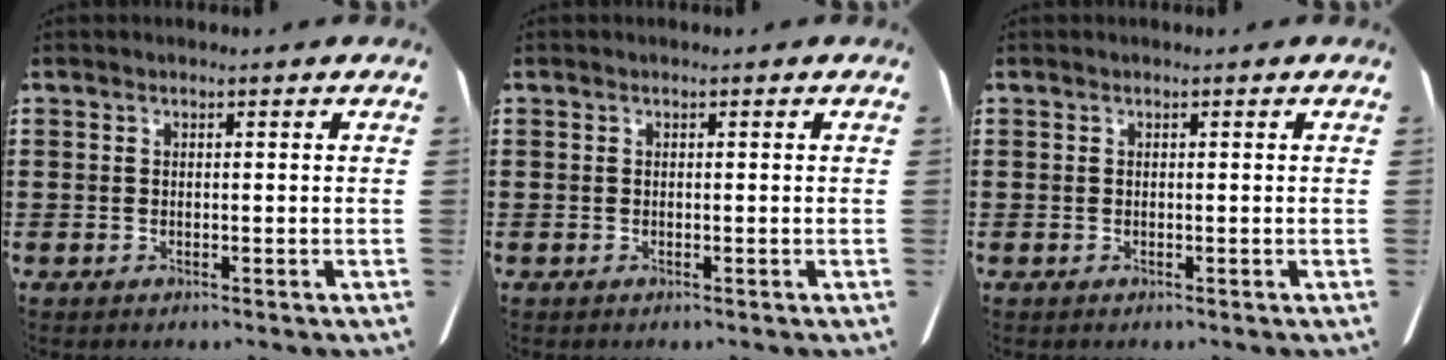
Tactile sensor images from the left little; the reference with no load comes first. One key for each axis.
{"total": 0.0}
{"total": 0.0}